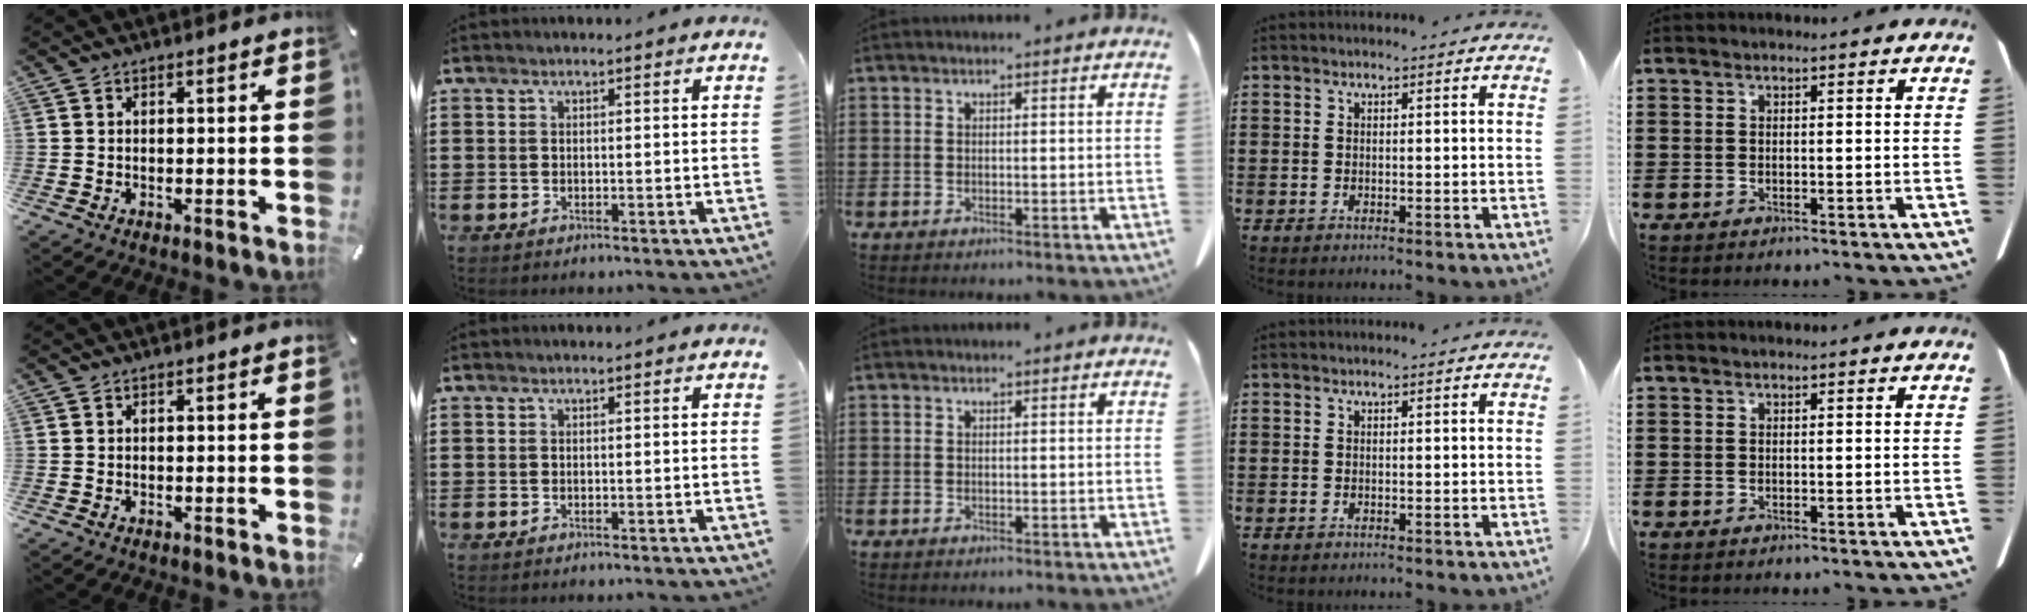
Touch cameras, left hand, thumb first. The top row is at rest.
{}